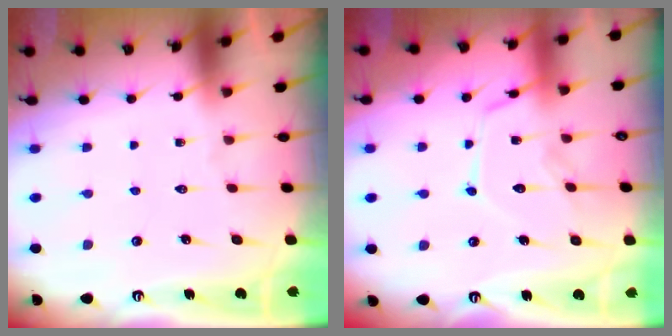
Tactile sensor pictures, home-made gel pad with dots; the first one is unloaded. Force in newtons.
{"total": 12.9, "press": 12.8, "slide": 0.9}